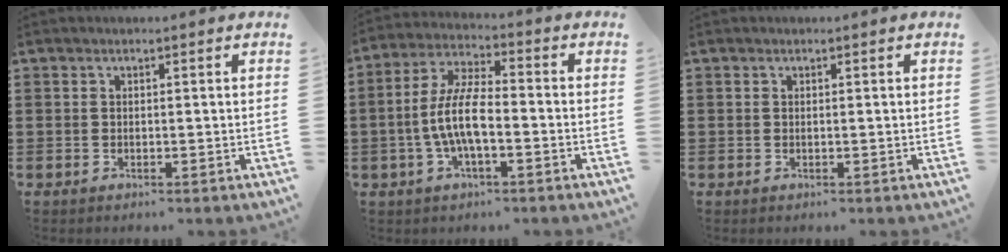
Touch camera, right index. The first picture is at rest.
{"total": 8.4, "force": [-1.9, 2.7, 7.7], "torque": [-0.180, -0.010, -0.044]}
{"total": 0.0}